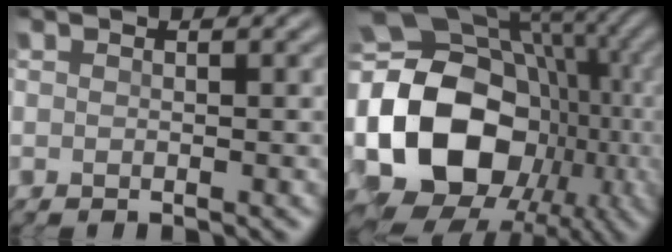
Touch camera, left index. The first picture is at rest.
{"total": 19.7, "force": [-1.8, 15.5, 12.0], "torque": [-0.237, 0.001, -0.021]}